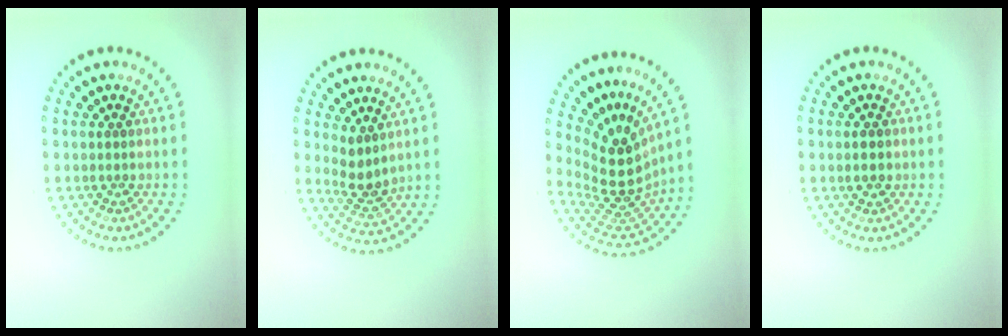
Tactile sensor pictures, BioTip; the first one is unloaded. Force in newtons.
{"total": 2.7, "press": 2.1, "slide": 1.7}
{"total": 5.2, "press": 3.7, "slide": 3.7}
{"total": 2.0, "press": 2.0, "slide": 0.1}